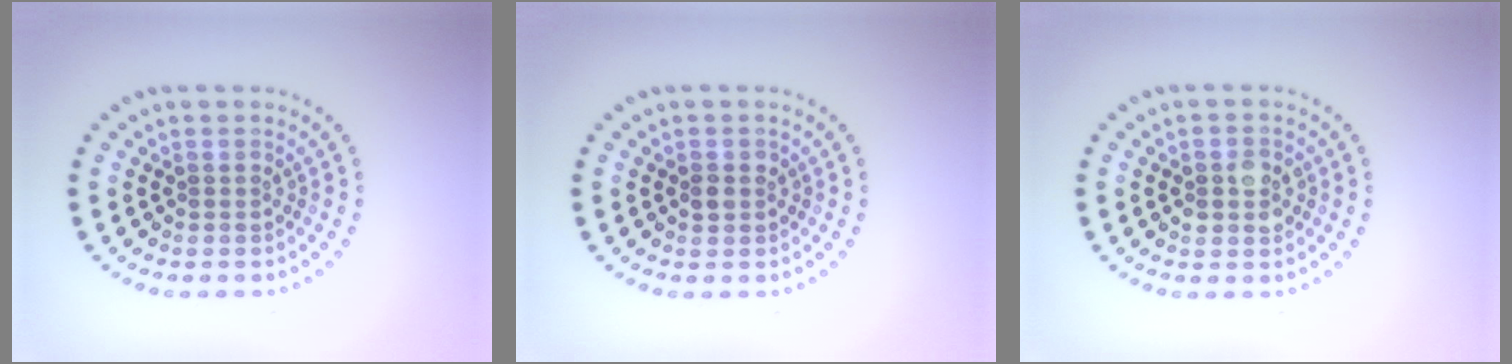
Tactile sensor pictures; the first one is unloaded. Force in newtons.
{"total": 1.1, "press": 1.0, "slide": 0.4}
{"total": 2.1, "press": 2.1, "slide": 0.2}